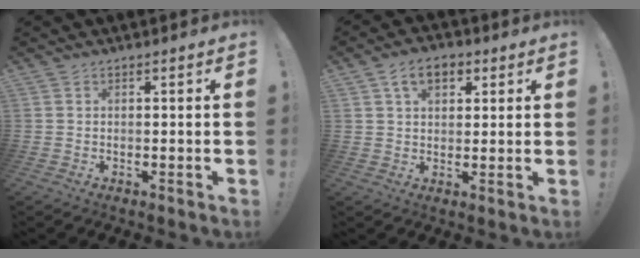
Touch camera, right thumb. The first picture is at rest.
{"total": 8.0, "force": [3.3, 5.3, 5.0], "torque": [-0.068, 0.003, 0.059]}